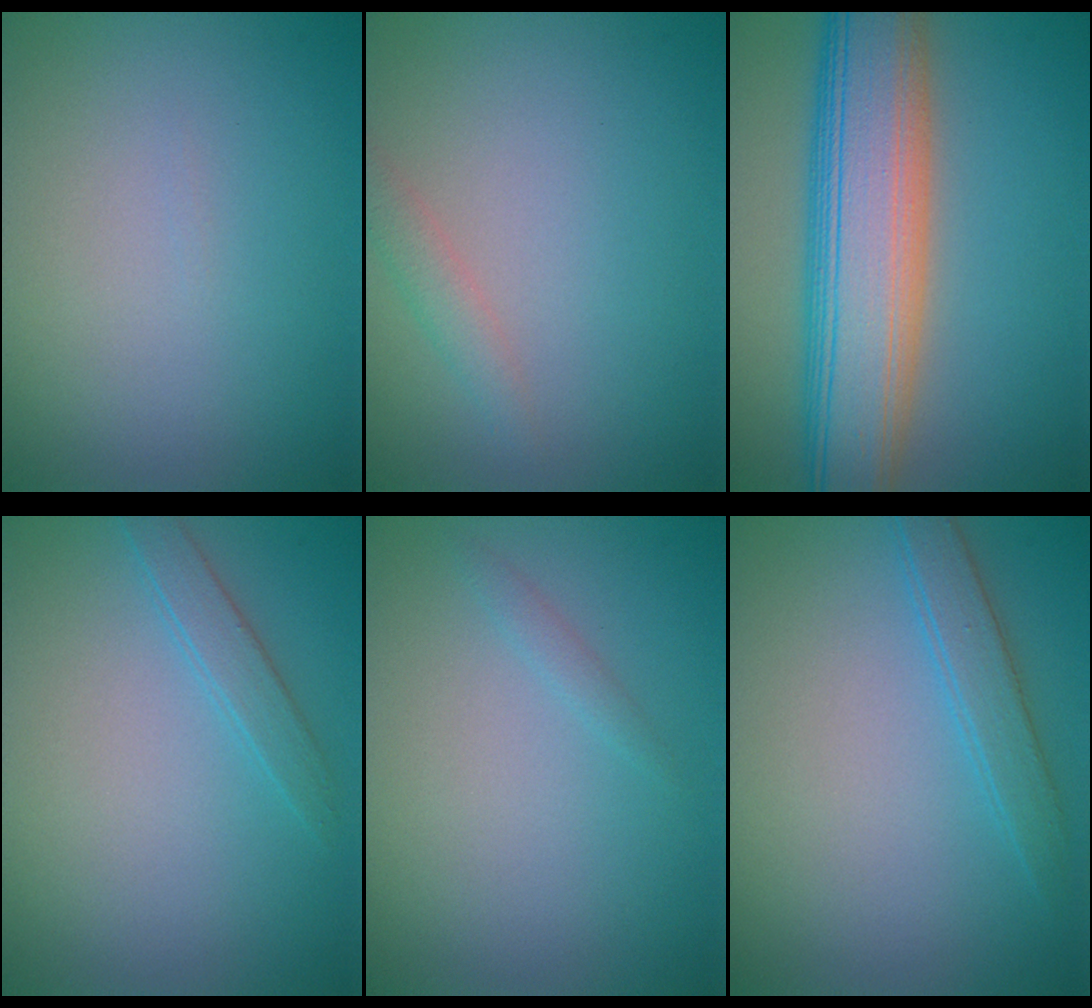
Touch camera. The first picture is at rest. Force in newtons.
{"total": 1.5, "press": 1.5, "slide": 0.1}
{"total": 11.0, "press": 11.0, "slide": 0.6}
{"total": 1.6, "press": 1.6, "slide": 0.0}
{"total": 0.7, "press": 0.7, "slide": 0.0}
{"total": 2.2, "press": 2.2, "slide": 0.1}